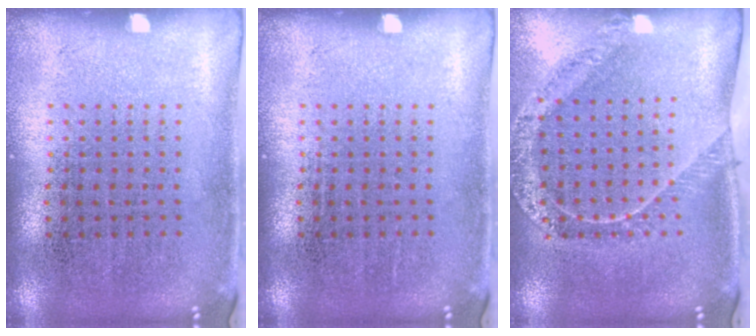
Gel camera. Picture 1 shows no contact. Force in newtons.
{"total": 0.0}
{"total": 1.4, "press": 1.4, "slide": 0.0}